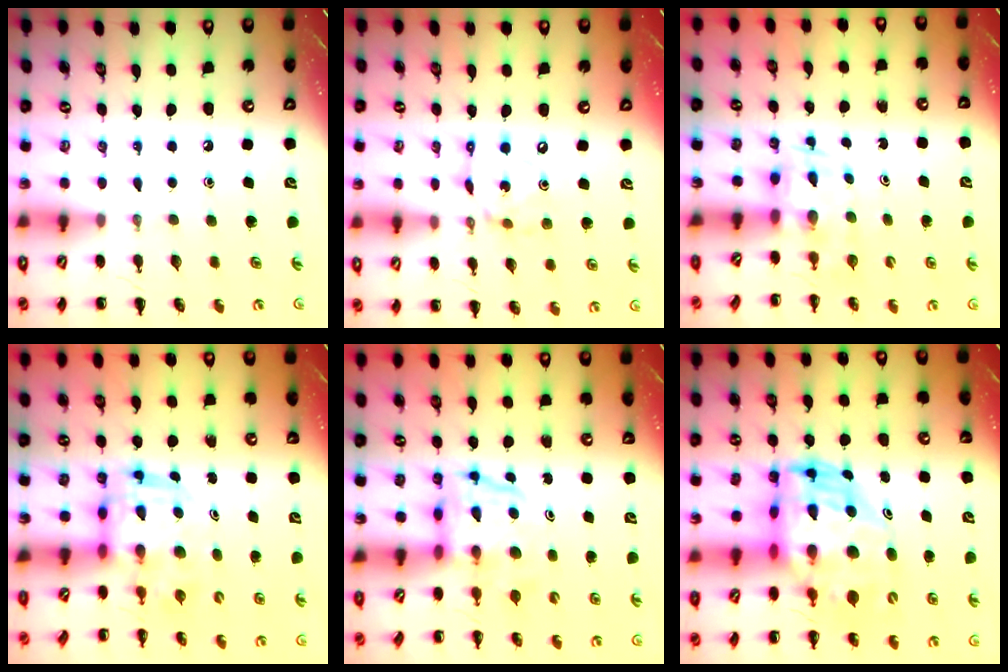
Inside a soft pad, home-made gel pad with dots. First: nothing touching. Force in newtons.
{"total": 7.5, "press": 7.4, "slide": 1.5}
{"total": 2.8, "press": 2.5, "slide": 1.3}
{"total": 4.0, "press": 3.7, "slide": 1.3}
{"total": 4.0, "press": 3.9, "slide": 0.7}
{"total": 9.1, "press": 8.9, "slide": 2.1}